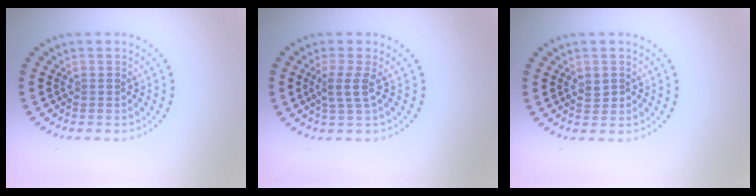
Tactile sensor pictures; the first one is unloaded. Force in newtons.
{"total": 2.1, "press": 1.6, "slide": 1.4}
{"total": 1.3, "press": 1.3, "slide": 0.3}